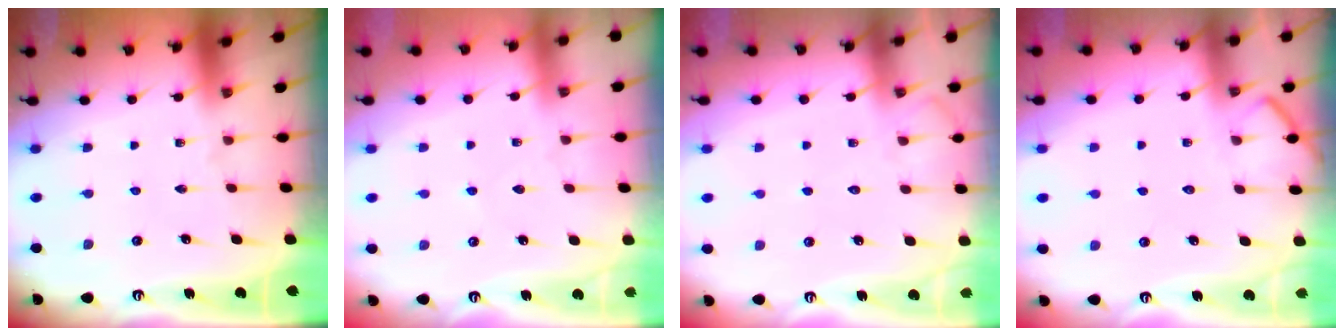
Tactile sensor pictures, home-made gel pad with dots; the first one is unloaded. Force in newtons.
{"total": 2.5, "press": 2.4, "slide": 0.4}
{"total": 5.9, "press": 5.9, "slide": 0.7}
{"total": 5.2, "press": 5.1, "slide": 0.5}